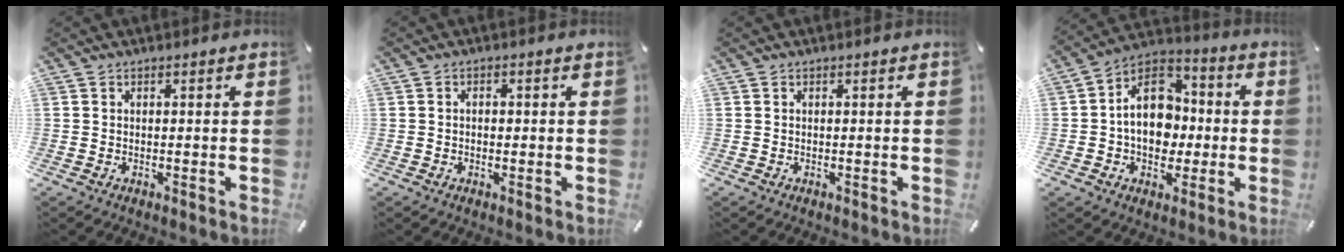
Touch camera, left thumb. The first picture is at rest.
{"total": 1.3, "force": [-0.3, 0.9, 0.8], "torque": [-0.016, 0.004, -0.008]}
{"total": 0.0}
{"total": 14.1, "force": [-0.7, 11.1, 8.7], "torque": [-0.156, 0.012, -0.013]}